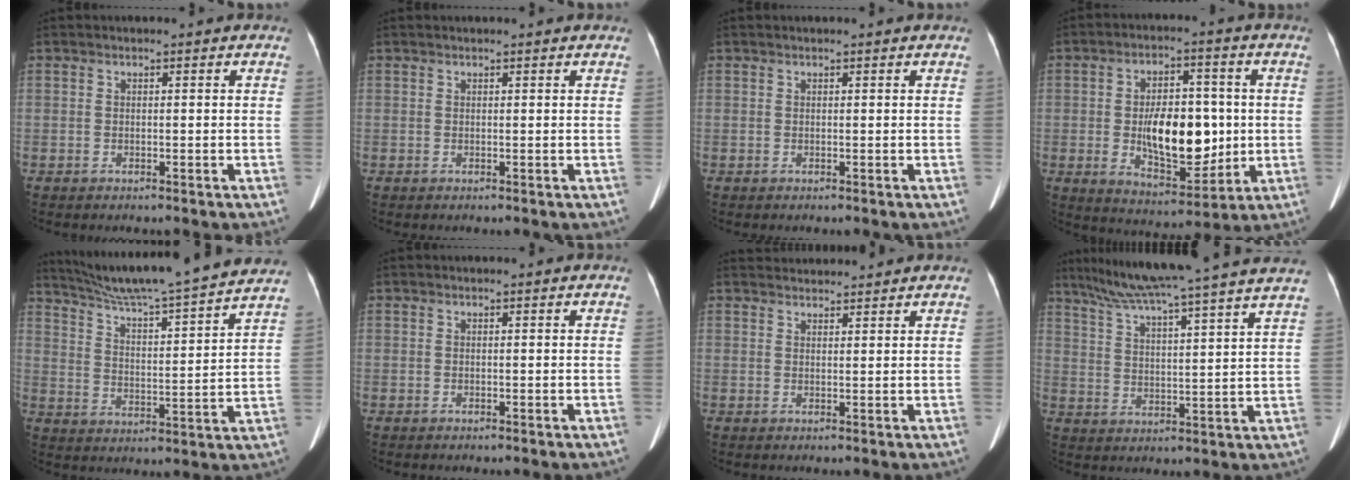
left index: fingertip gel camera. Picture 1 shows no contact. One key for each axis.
{"total": 2.9, "fx": 2.7, "fy": 0.3, "fz": 1.0, "tx": -0.011, "ty": 0.028, "tz": 0.030}
{"total": 2.0, "fx": 1.9, "fy": 0.1, "fz": 0.7, "tx": -0.009, "ty": 0.023, "tz": 0.021}
{"total": 12.5, "fx": -0.5, "fy": 6.0, "fz": 11.0, "tx": -0.187, "ty": -0.001, "tz": 0.002}
{"total": 23.5, "fx": 21.0, "fy": -0.6, "fz": 10.4, "tx": -0.176, "ty": -0.019, "tz": 0.298}
{"total": 0.0}
{"total": 4.8, "fx": 4.8, "fy": 0.3, "fz": 0.4, "tx": -0.011, "ty": 0.031, "tz": 0.072}
{"total": 23.2, "fx": 19.8, "fy": -1.4, "fz": 12.0, "tx": -0.203, "ty": -0.006, "tz": 0.273}